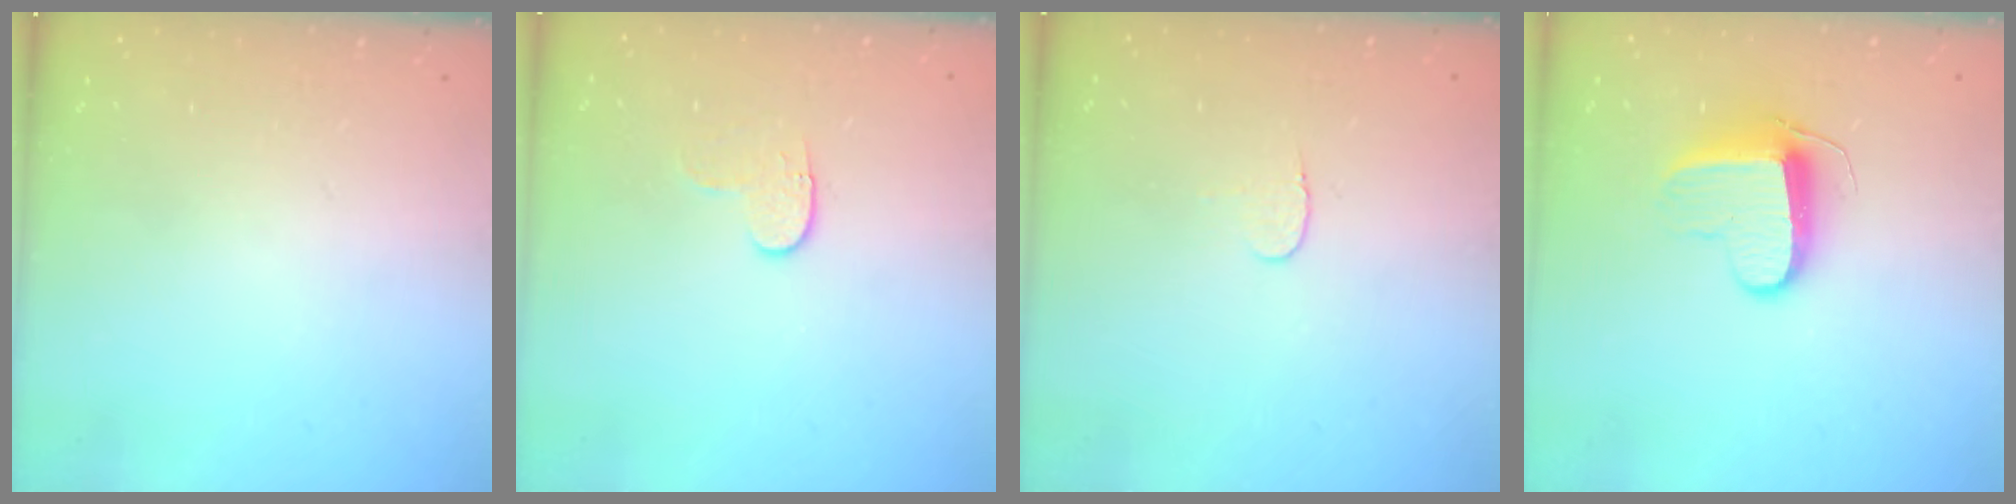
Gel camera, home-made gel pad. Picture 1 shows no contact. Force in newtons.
{"total": 4.2, "press": 4.2, "slide": 0.5}
{"total": 3.9, "press": 3.9, "slide": 0.2}
{"total": 9.8, "press": 9.8, "slide": 0.4}